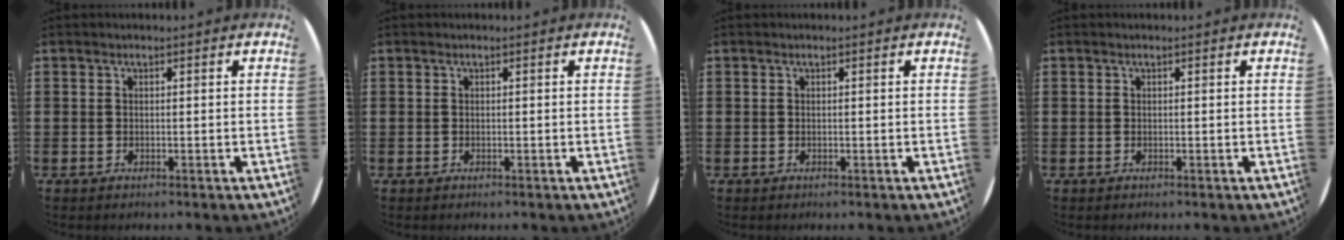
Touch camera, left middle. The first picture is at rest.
{"total": 0.0}
{"total": 0.0}
{"total": 0.0}